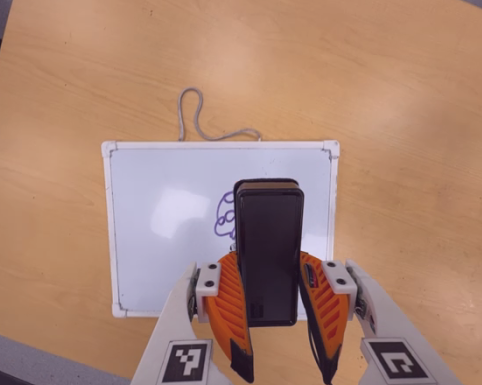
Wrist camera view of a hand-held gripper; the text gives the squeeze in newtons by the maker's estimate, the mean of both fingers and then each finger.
{"total": 9.0, "left": 7.2, "right": 10.7}